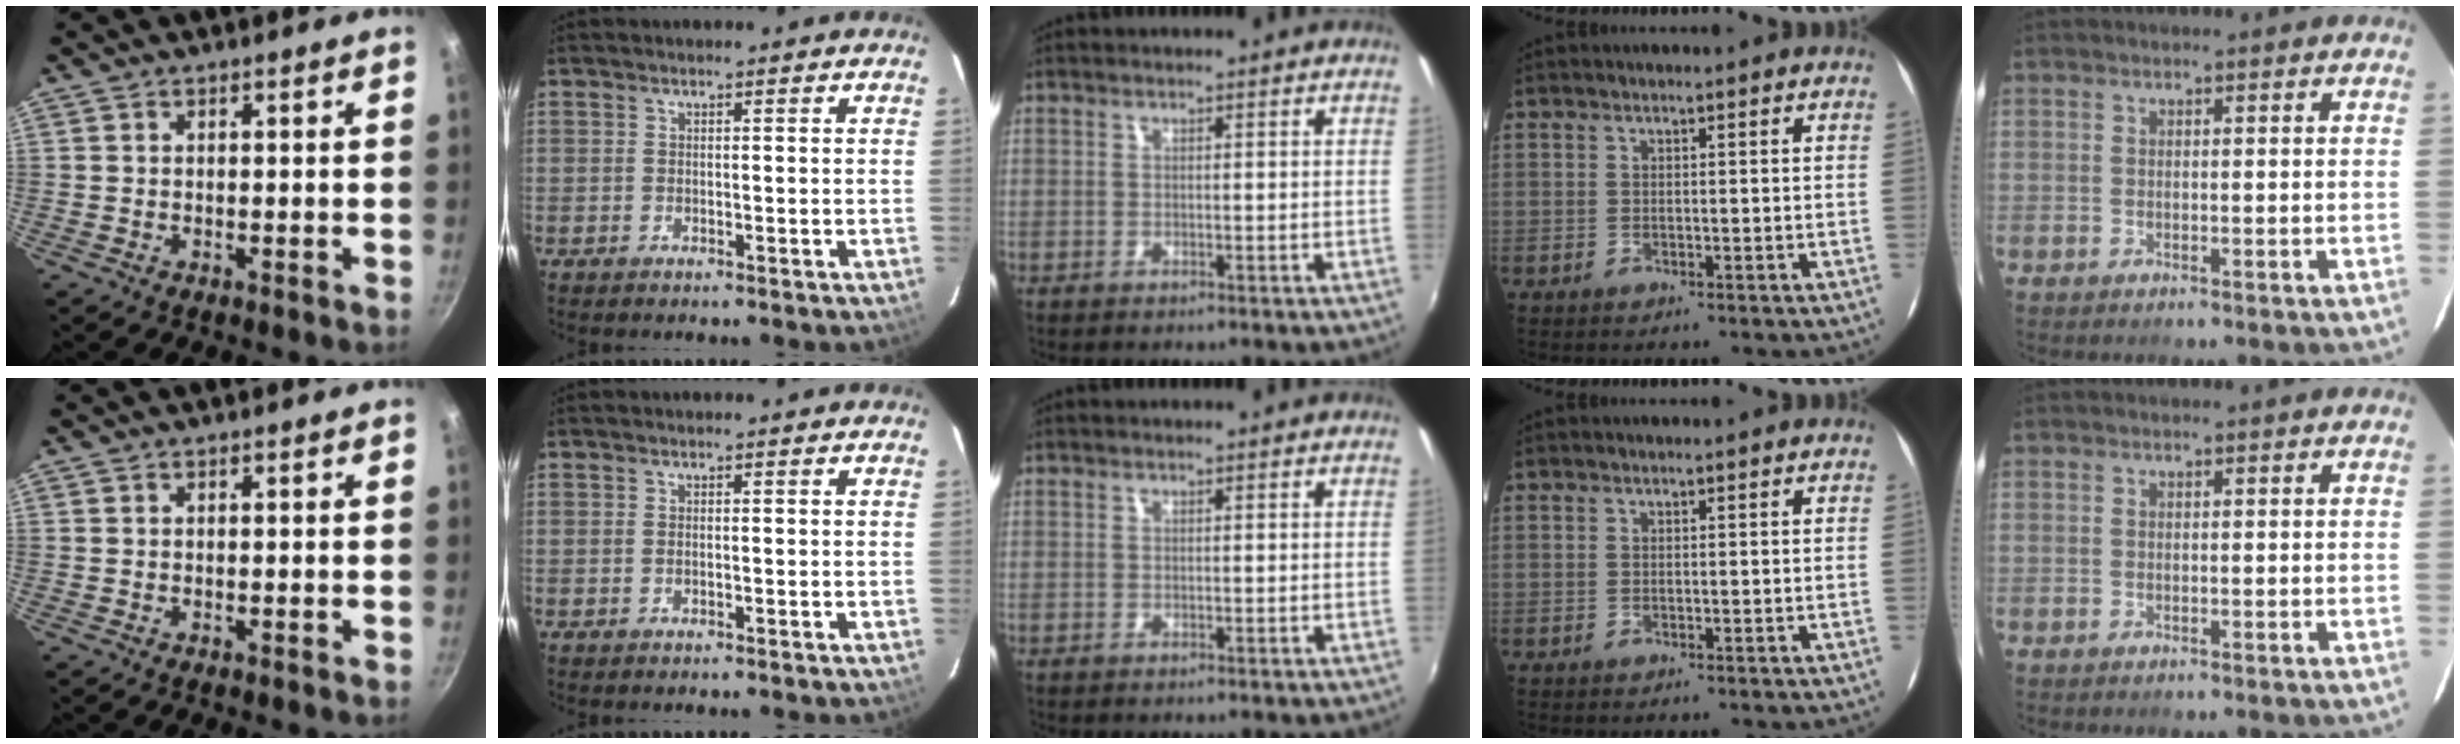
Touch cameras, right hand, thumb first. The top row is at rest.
{}